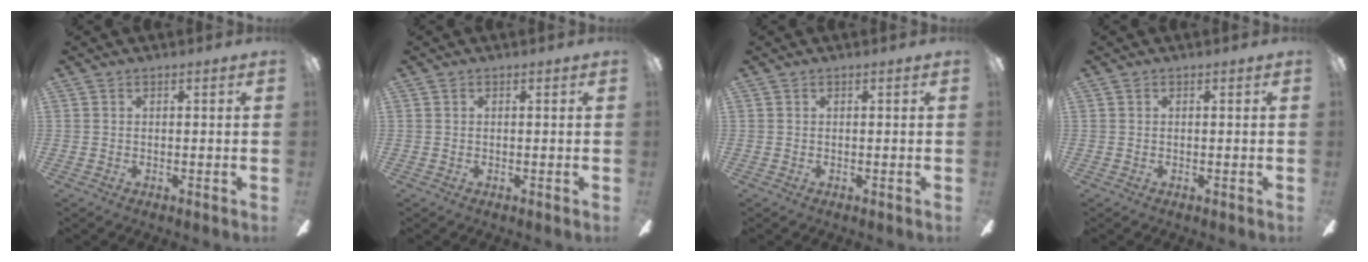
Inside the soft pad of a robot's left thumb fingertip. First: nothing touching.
{"total": 0.0}
{"total": 0.0}
{"total": 0.0}